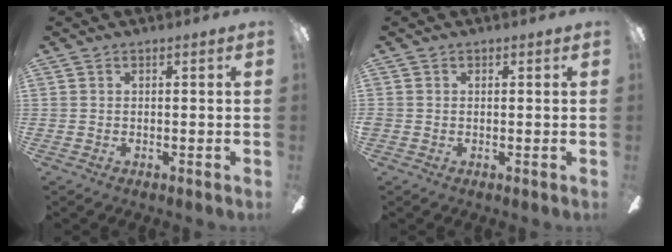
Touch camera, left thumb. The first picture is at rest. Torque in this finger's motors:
{"motor_torque": [0.07, 0.01, 0.16, -0.09, -0.01]}